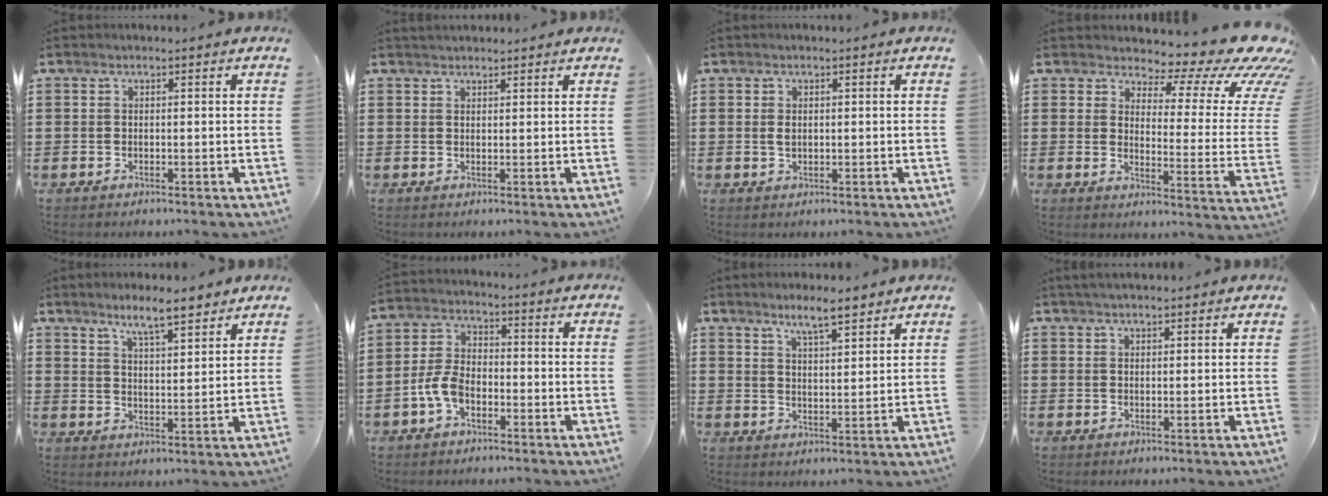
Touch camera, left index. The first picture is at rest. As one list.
[{"total": 1.3, "force": [1.3, 0.2, 0.0], "torque": [-0.003, 0.001, 0.026]}, {"total": 1.2, "force": [0.2, 0.7, 1.0], "torque": [-0.022, 0.005, 0.002]}, {"total": 8.7, "force": [6.1, 3.3, 5.2], "torque": [-0.077, -0.056, 0.101]}, {"total": 6.0, "force": [5.2, 0.5, 2.8], "torque": [-0.062, -0.016, 0.092]}, {"total": 5.2, "force": [-2.4, 3.0, 3.6], "torque": [-0.098, 0.001, -0.053]}, {"total": 4.9, "force": [4.3, 0.5, 2.4], "torque": [-0.059, -0.006, 0.076]}, {"total": 1.7, "force": [1.6, 0.2, 0.6], "torque": [-0.014, 0.002, 0.030]}]